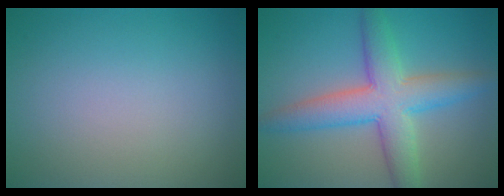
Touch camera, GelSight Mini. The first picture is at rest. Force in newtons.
{"total": 6.7, "press": 6.7, "slide": 0.1}